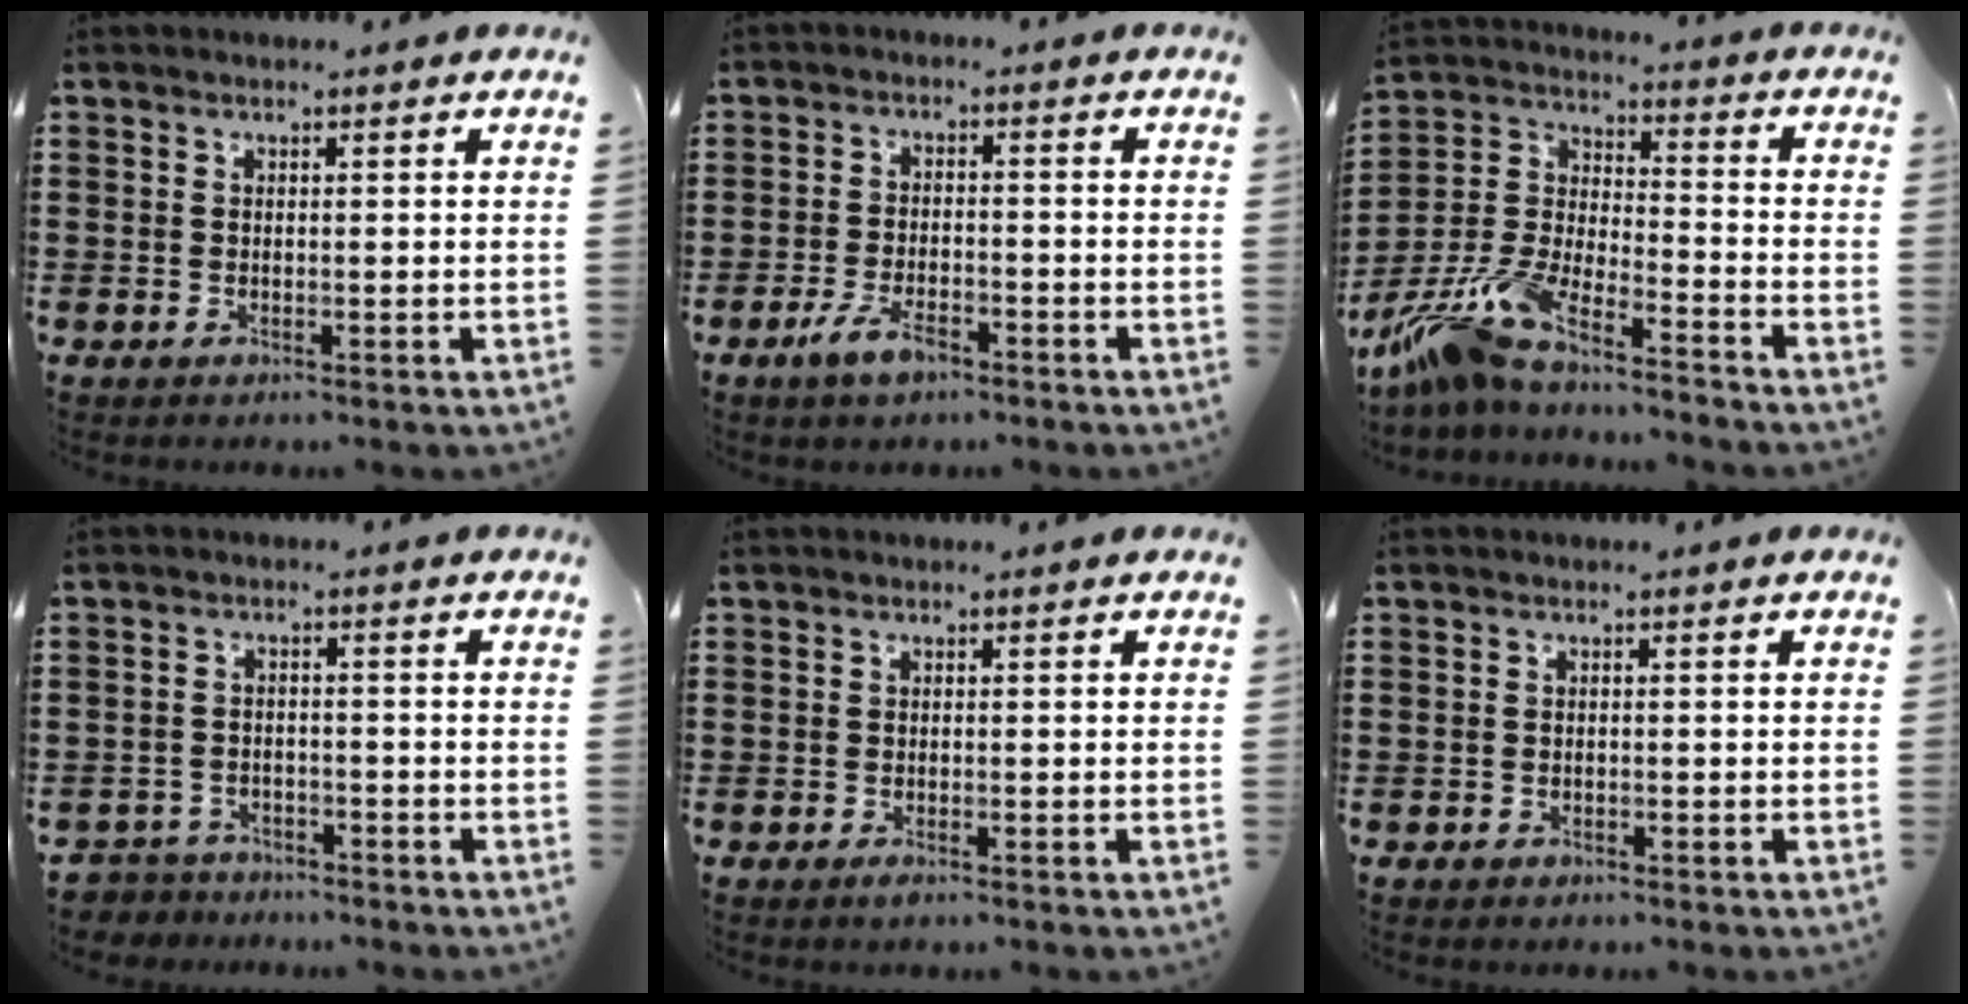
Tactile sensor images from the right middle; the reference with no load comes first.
{"total": 4.7, "force": [-3.0, 1.9, 3.0], "torque": [-0.070, 0.002, -0.061]}
{"total": 10.1, "force": [-9.0, 1.3, 4.4], "torque": [-0.102, 0.009, -0.182]}
{"total": 3.4, "force": [-3.3, 0.8, -0.4], "torque": [-0.004, -0.002, -0.073]}
{"total": 0.6, "force": [-0.4, 0.1, 0.4], "torque": [-0.010, -0.006, -0.006]}
{"total": 1.1, "force": [-0.9, 0.7, -0.1], "torque": [-0.001, 0.003, -0.020]}